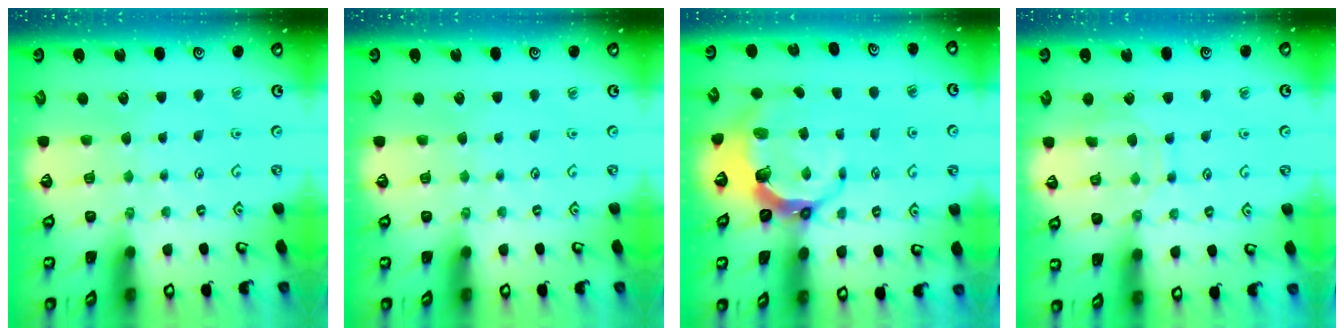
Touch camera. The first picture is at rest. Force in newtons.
{"total": 0.0}
{"total": 8.0, "press": 6.4, "slide": 4.8}
{"total": 9.2, "press": 9.2, "slide": 0.7}